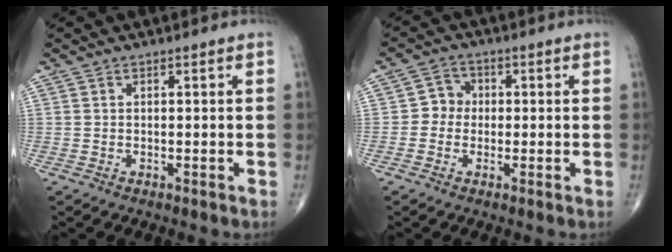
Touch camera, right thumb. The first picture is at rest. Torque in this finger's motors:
{"motor_torque": [-0.34, 0.09, -0.13, -0.09, 0.05]}